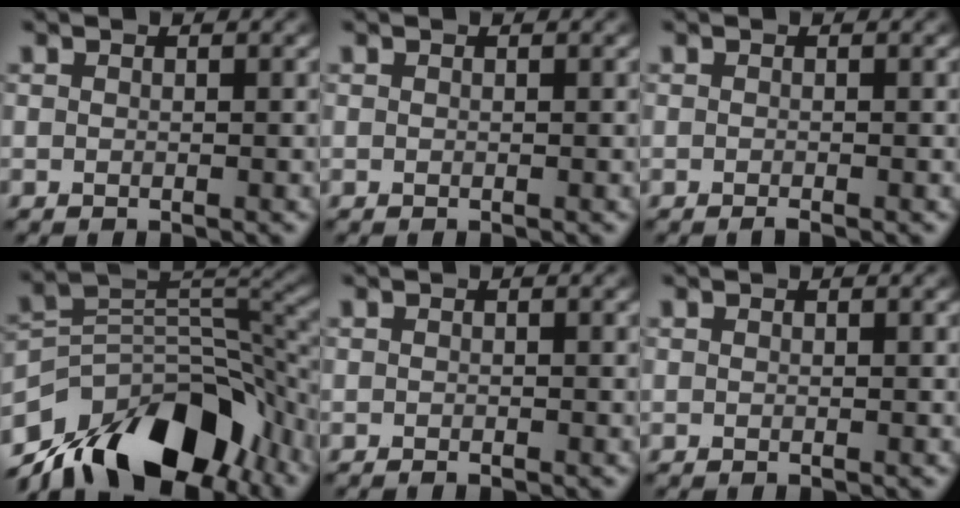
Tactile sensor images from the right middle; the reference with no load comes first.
{"total": 0.0}
{"total": 0.5, "force": [-0.4, 0.0, 0.3], "torque": [-0.004, 0.000, -0.008]}
{"total": 13.5, "force": [-9.7, 5.9, 7.3], "torque": [-0.112, 0.020, -0.176]}
{"total": 0.0}
{"total": 0.0}